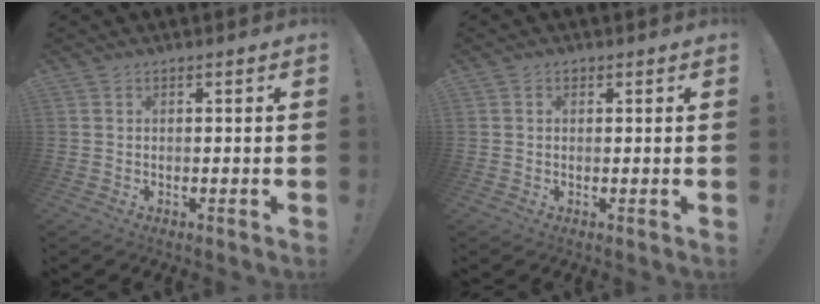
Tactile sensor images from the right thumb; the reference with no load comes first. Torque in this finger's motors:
{"motor_torque": [0.25, -0.37, -0.13, 0.09, 0.09]}